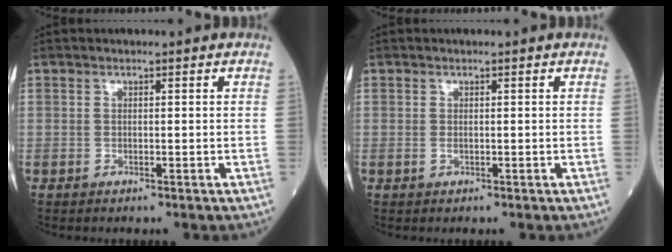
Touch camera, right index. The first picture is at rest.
{"total": 0.0}